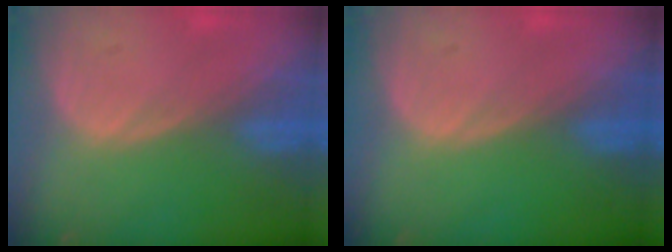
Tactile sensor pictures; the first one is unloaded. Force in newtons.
{"total": 0.0}